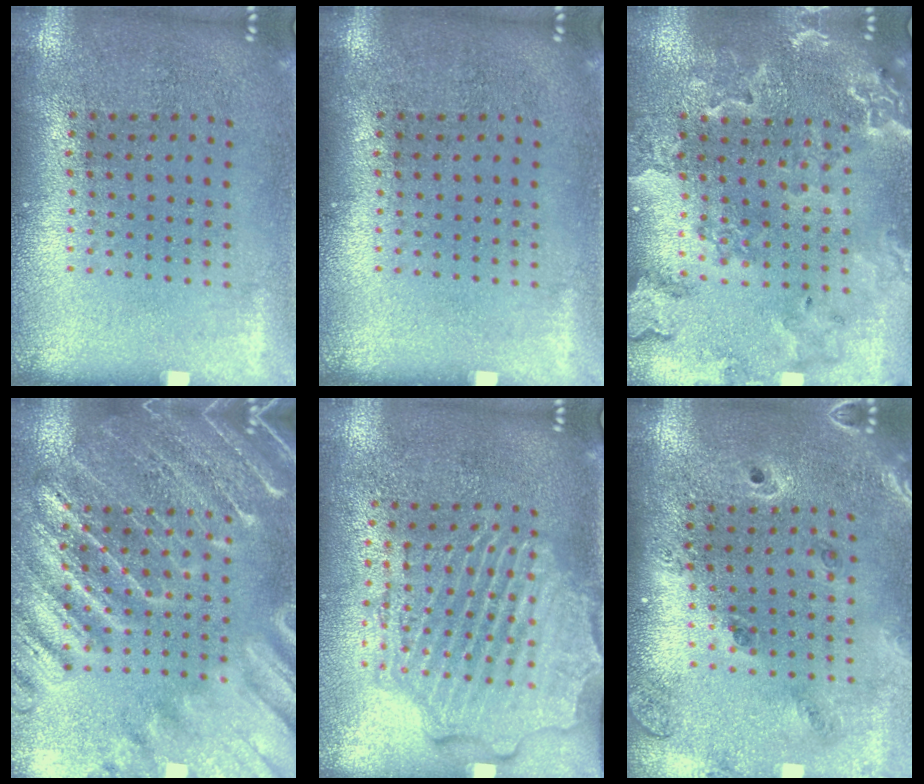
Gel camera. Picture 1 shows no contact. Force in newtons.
{"total": 0.0}
{"total": 1.9, "press": 1.9, "slide": 0.3}
{"total": 3.8, "press": 3.7, "slide": 1.1}
{"total": 2.4, "press": 2.2, "slide": 0.9}
{"total": 1.4, "press": 1.3, "slide": 0.4}